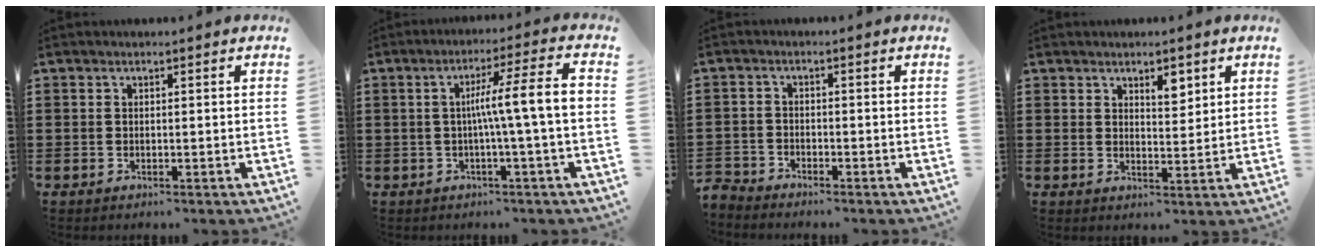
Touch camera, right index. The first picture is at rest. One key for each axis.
{"total": 7.9, "fx": -0.5, "fy": -0.4, "fz": 7.9, "tx": -0.143, "ty": -0.002, "tz": -0.018}
{"total": 2.6, "fx": -2.6, "fy": 0.3, "fz": -0.2, "tx": -0.011, "ty": -0.004, "tz": -0.059}
{"total": 3.5, "fx": 2.4, "fy": 1.6, "fz": 1.9, "tx": -0.026, "ty": 0.001, "tz": 0.040}